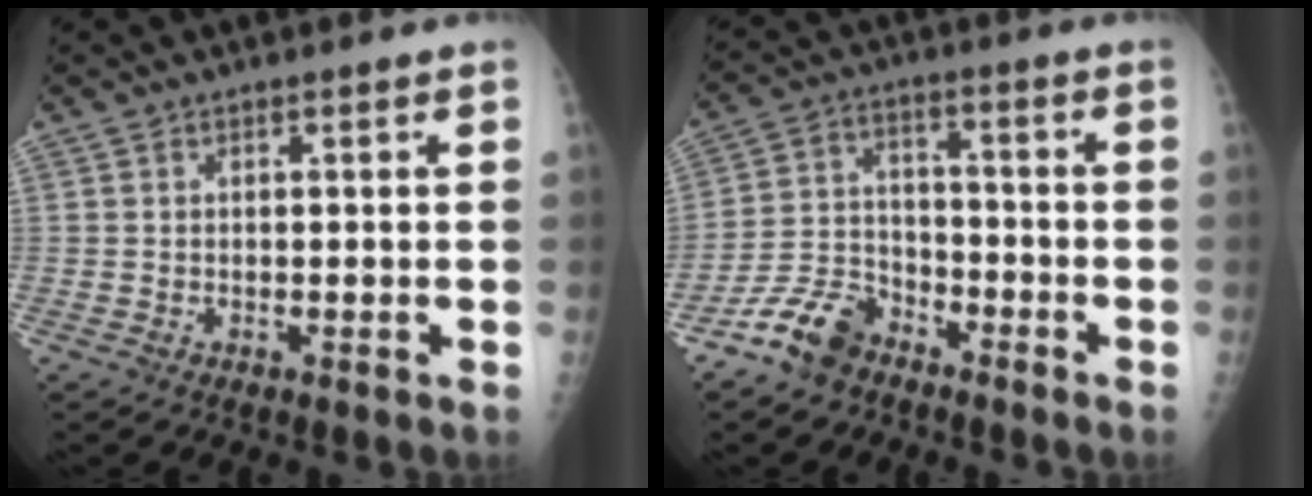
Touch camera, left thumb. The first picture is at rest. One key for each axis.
{"total": 9.0, "fx": -6.7, "fy": 5.1, "fz": 3.3, "tx": -0.057, "ty": 0.043, "tz": -0.136}